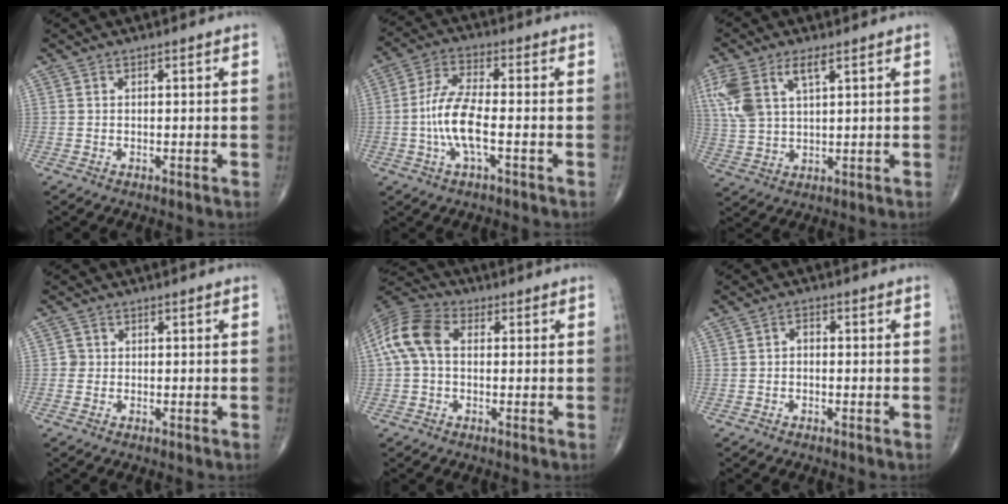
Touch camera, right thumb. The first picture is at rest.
{"total": 9.4, "force": [-2.1, 3.1, 8.7], "torque": [-0.191, 0.020, -0.044]}
{"total": 10.6, "force": [4.5, 5.0, 8.2], "torque": [-0.193, 0.004, 0.095]}
{"total": 1.2, "force": [-0.1, 1.2, 0.1], "torque": [0.007, 0.004, -0.003]}
{"total": 9.9, "force": [0.9, 6.7, 7.3], "torque": [-0.154, 0.029, 0.007]}
{"total": 1.8, "force": [-0.3, 1.2, 1.2], "torque": [-0.011, 0.010, -0.010]}